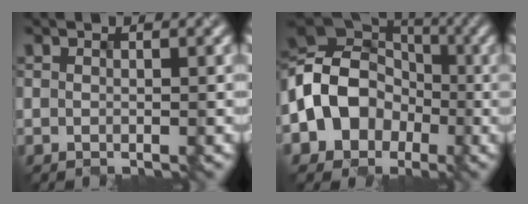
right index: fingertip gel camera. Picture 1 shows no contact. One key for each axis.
{"total": 8.5, "fx": -2.7, "fy": 7.0, "fz": 4.0, "tx": -0.060, "ty": 0.006, "tz": -0.064}